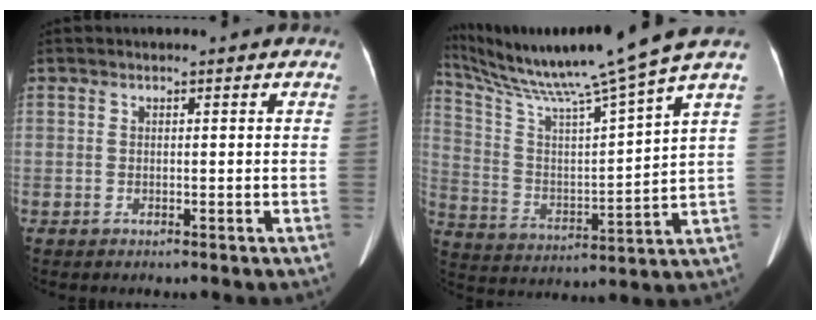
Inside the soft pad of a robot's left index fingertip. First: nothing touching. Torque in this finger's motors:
{"motor_torque": [-0.86, -1.28, -0.03, 0.03]}